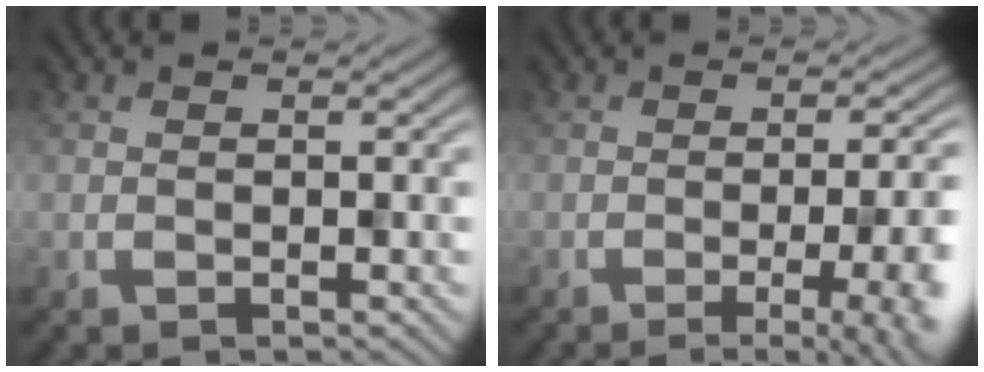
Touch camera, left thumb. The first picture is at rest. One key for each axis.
{"total": 10.6, "fx": -3.2, "fy": 4.0, "fz": 9.3, "tx": -0.080, "ty": 0.000, "tz": -0.040}